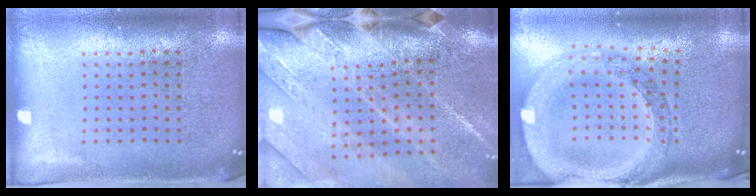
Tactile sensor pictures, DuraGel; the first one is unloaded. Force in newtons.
{"total": 4.0, "press": 3.4, "slide": 2.2}
{"total": 2.6, "press": 2.3, "slide": 1.3}